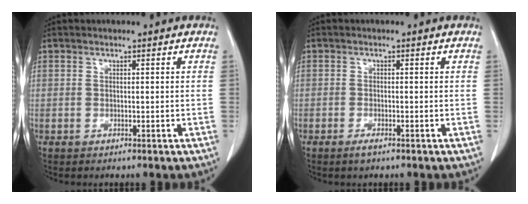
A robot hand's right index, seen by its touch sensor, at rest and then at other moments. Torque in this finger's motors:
{"motor_torque": [0.12, -0.06, -0.01, 0.00]}